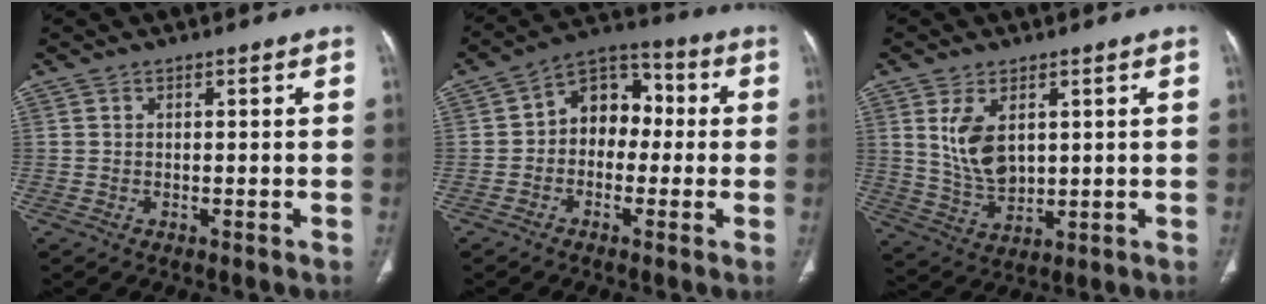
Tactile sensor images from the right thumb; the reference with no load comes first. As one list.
[{"total": 10.2, "force": [-0.1, 7.7, 6.7], "torque": [-0.060, 0.040, -0.020]}, {"total": 8.9, "force": [2.5, 5.3, 6.6], "torque": [-0.116, -0.016, 0.065]}]